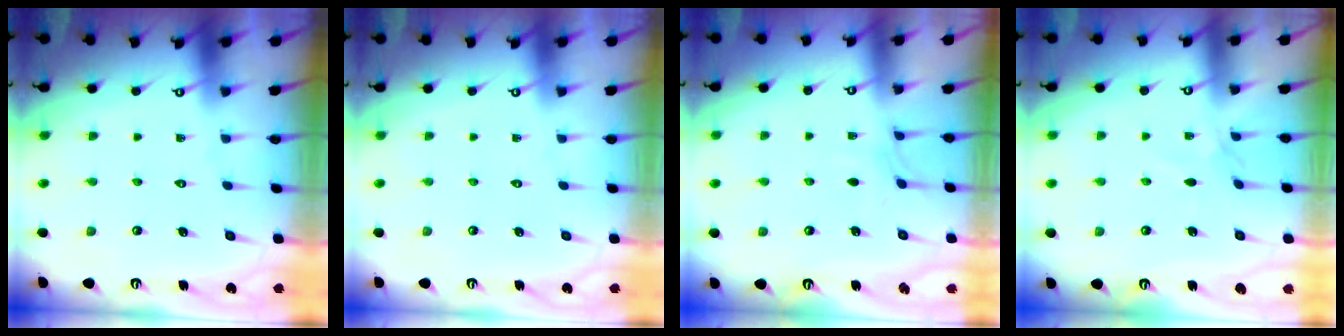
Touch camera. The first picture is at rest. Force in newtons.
{"total": 0.0}
{"total": 3.6, "press": 3.5, "slide": 0.5}
{"total": 1.7, "press": 1.7, "slide": 0.4}